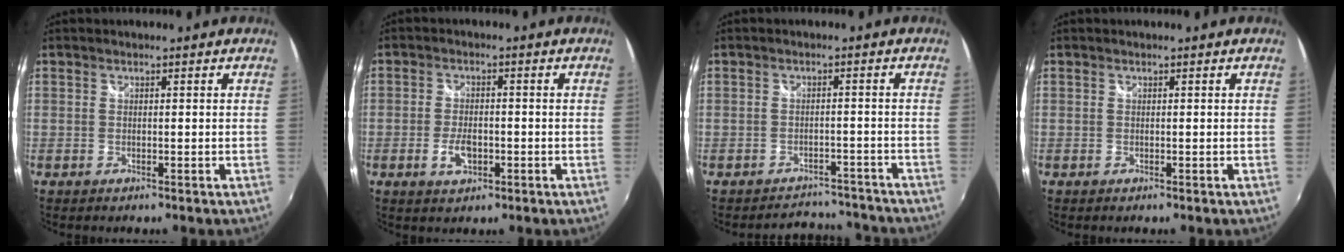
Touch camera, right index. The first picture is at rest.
{"total": 4.6, "force": [-1.6, 2.5, 3.5], "torque": [-0.074, -0.003, -0.029]}
{"total": 8.8, "force": [-7.9, 3.6, 0.9], "torque": [-0.015, 0.029, -0.093]}
{"total": 0.0}